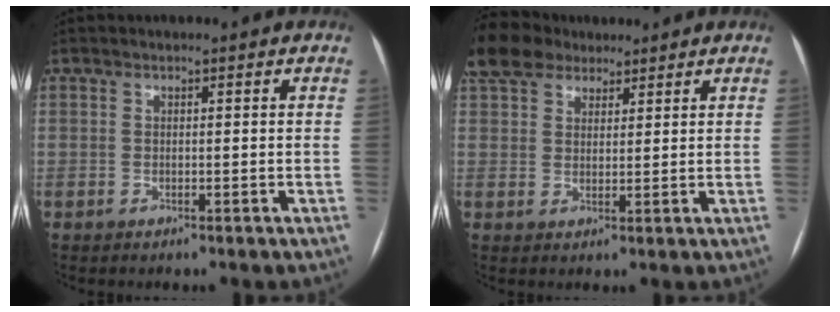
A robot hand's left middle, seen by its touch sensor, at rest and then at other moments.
{"total": 9.1, "force": [7.1, 4.9, 3.0], "torque": [-0.065, 0.036, 0.133]}